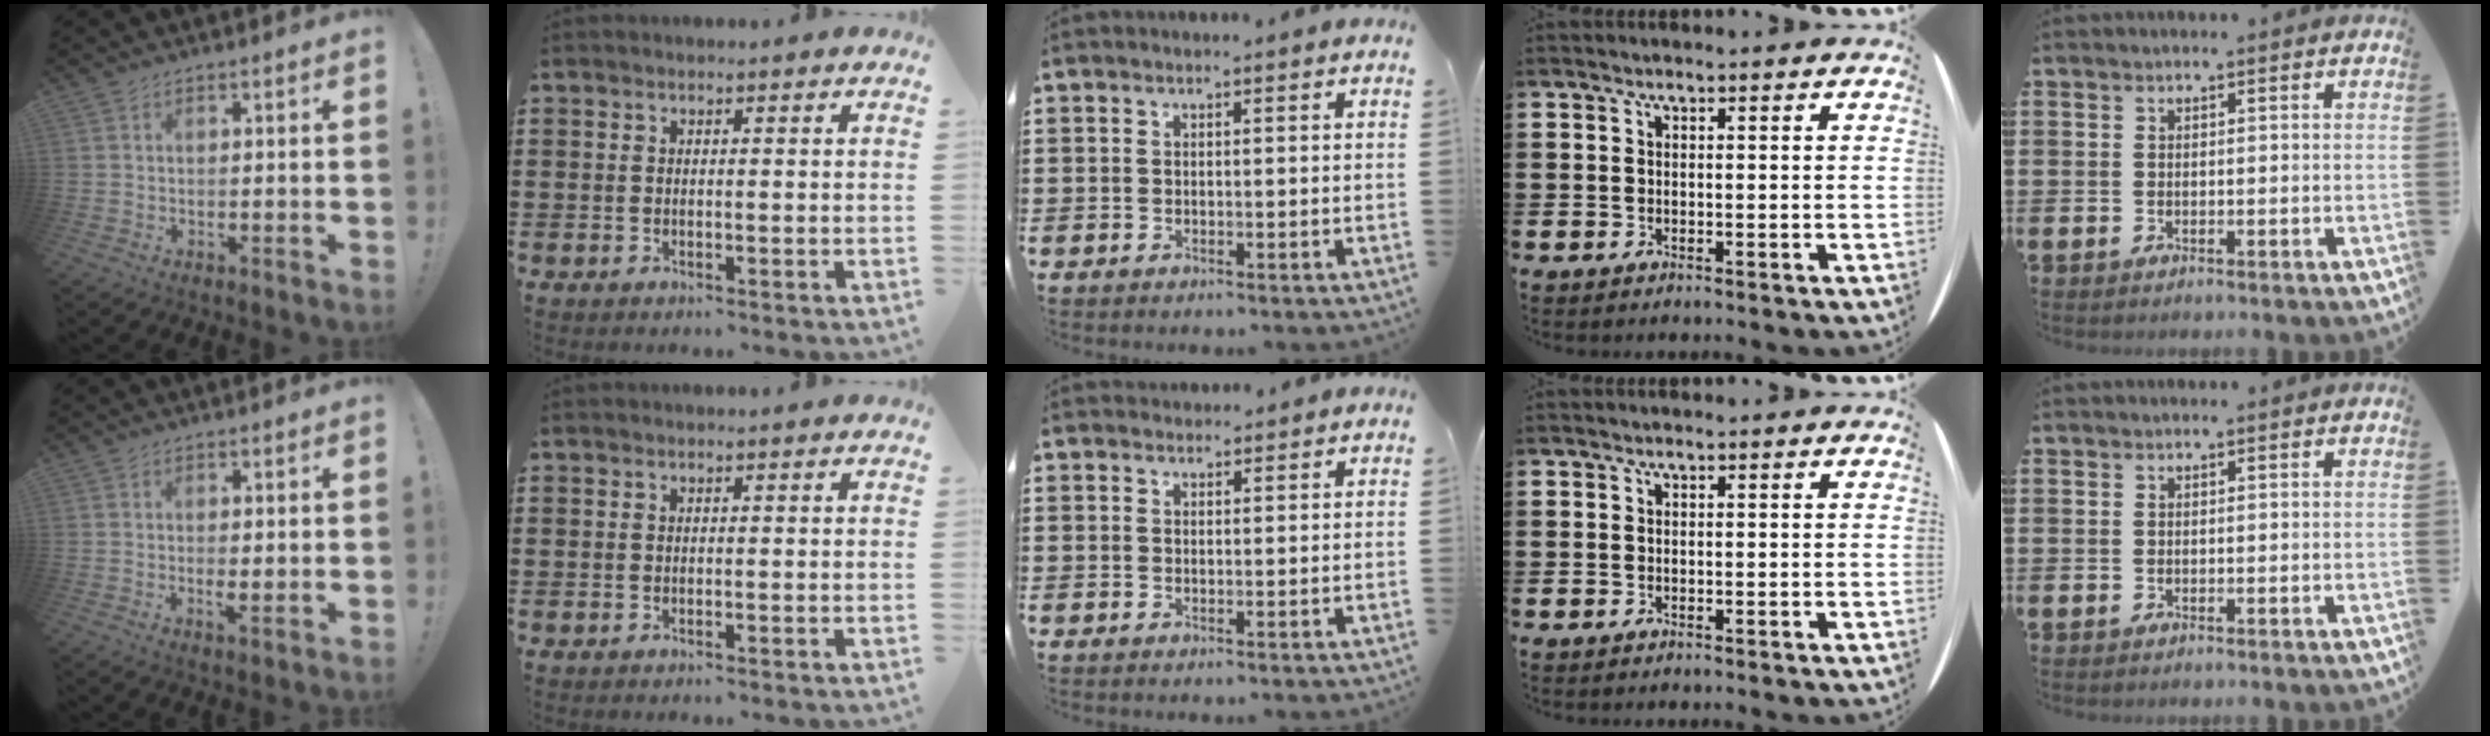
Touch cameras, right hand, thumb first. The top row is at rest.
{"thumb": {"total": 2.1, "force": [0.0, 0.7, 2.0], "torque": [-0.026, -0.003, 0.001]}, "middle": {"total": 1.4, "force": [1.4, 0.4, -0.1], "torque": [-0.001, 0.003, 0.026]}}